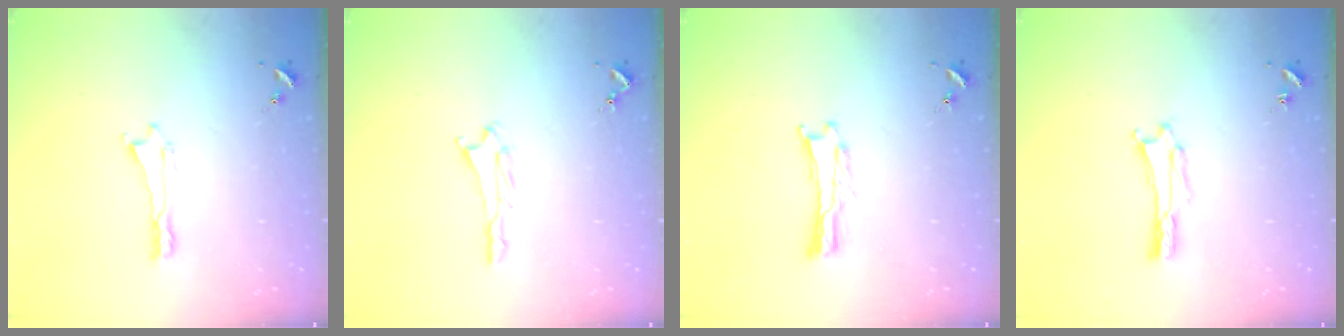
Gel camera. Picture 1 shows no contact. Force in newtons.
{"total": 1.1, "press": 1.0, "slide": 0.1}
{"total": 0.0}
{"total": 1.8, "press": 1.8, "slide": 0.2}